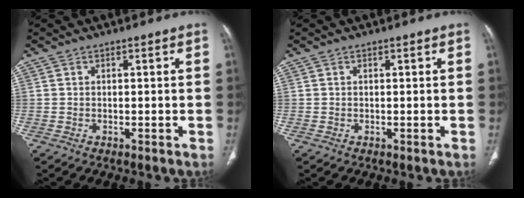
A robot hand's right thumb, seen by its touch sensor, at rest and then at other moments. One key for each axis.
{"total": 0.0}